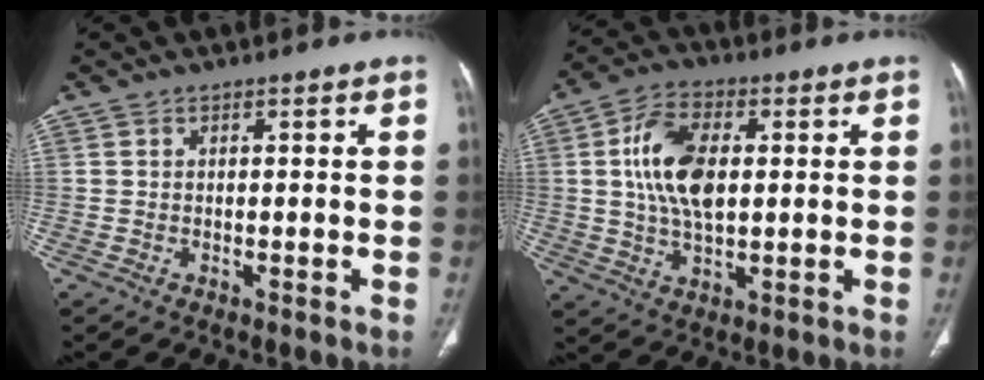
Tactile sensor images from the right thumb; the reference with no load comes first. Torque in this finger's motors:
{"motor_torque": [1.70, 1.40, 1.42, -0.59, 0.16]}